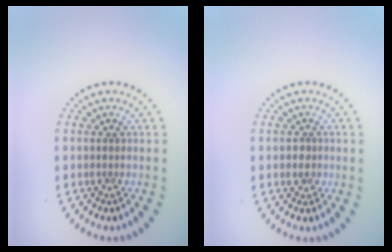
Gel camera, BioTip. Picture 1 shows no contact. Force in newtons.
{"total": 1.3, "press": 1.2, "slide": 0.6}